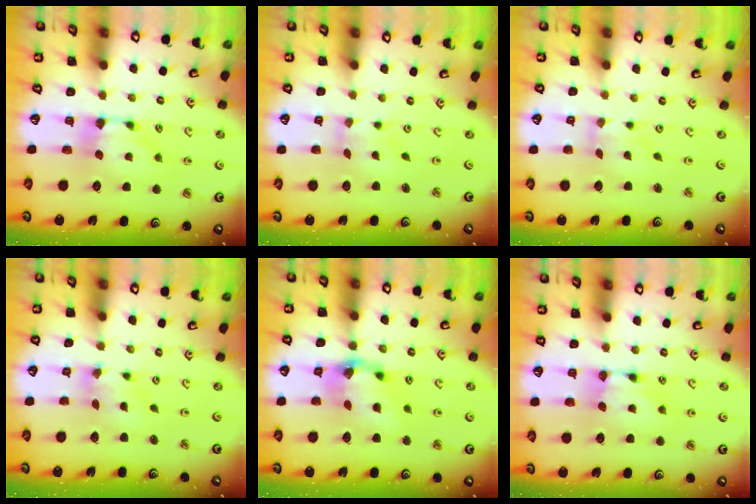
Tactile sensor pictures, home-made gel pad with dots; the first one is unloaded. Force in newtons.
{"total": 2.7, "press": 2.5, "slide": 1.0}
{"total": 2.7, "press": 2.5, "slide": 1.0}
{"total": 1.8, "press": 1.3, "slide": 1.2}
{"total": 6.5, "press": 6.1, "slide": 2.2}
{"total": 1.6, "press": 1.6, "slide": 0.1}